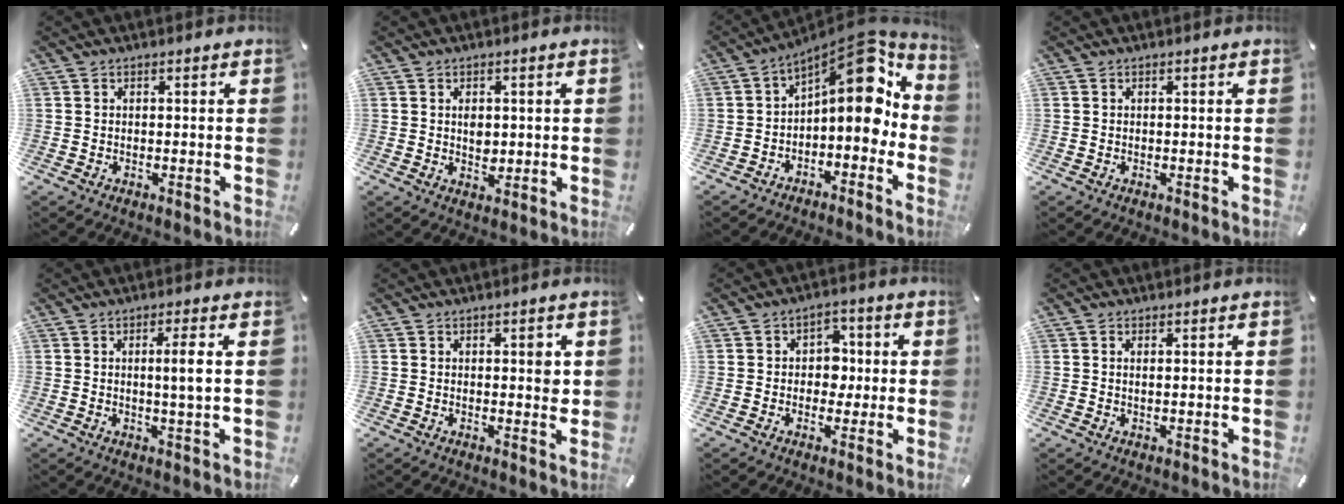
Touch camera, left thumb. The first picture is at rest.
{"total": 3.3, "force": [0.4, 2.6, 2.0], "torque": [-0.025, -0.001, 0.003]}
{"total": 13.0, "force": [5.5, 6.2, 10.0], "torque": [-0.127, -0.065, 0.086]}
{"total": 0.0}
{"total": 5.2, "force": [0.7, 0.2, 5.2], "torque": [-0.097, -0.006, 0.008]}
{"total": 2.8, "force": [0.7, 1.4, 2.4], "torque": [-0.017, -0.008, 0.004]}
{"total": 6.3, "force": [-0.2, 5.4, 3.2], "torque": [-0.038, 0.005, -0.009]}
{"total": 1.1, "force": [0.3, 0.2, 1.0], "torque": [-0.020, -0.001, 0.005]}